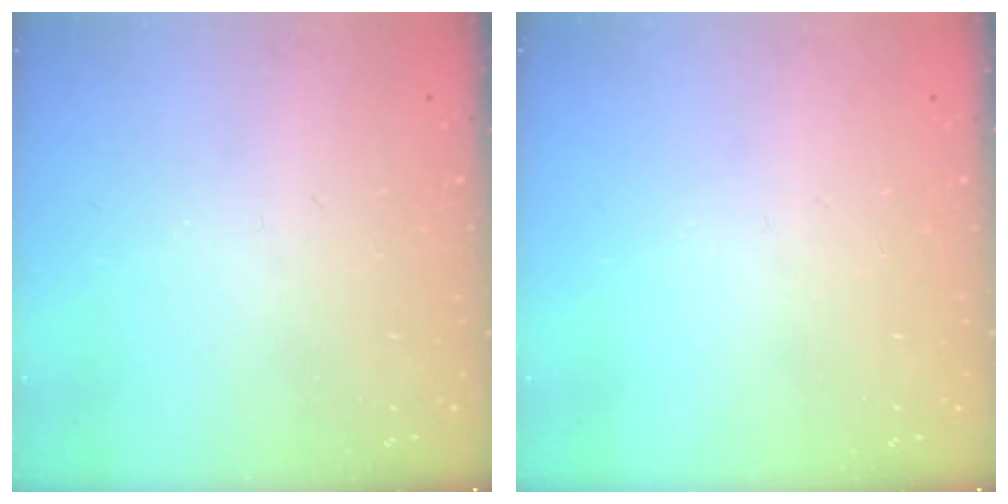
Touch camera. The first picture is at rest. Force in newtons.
{"total": 0.0}